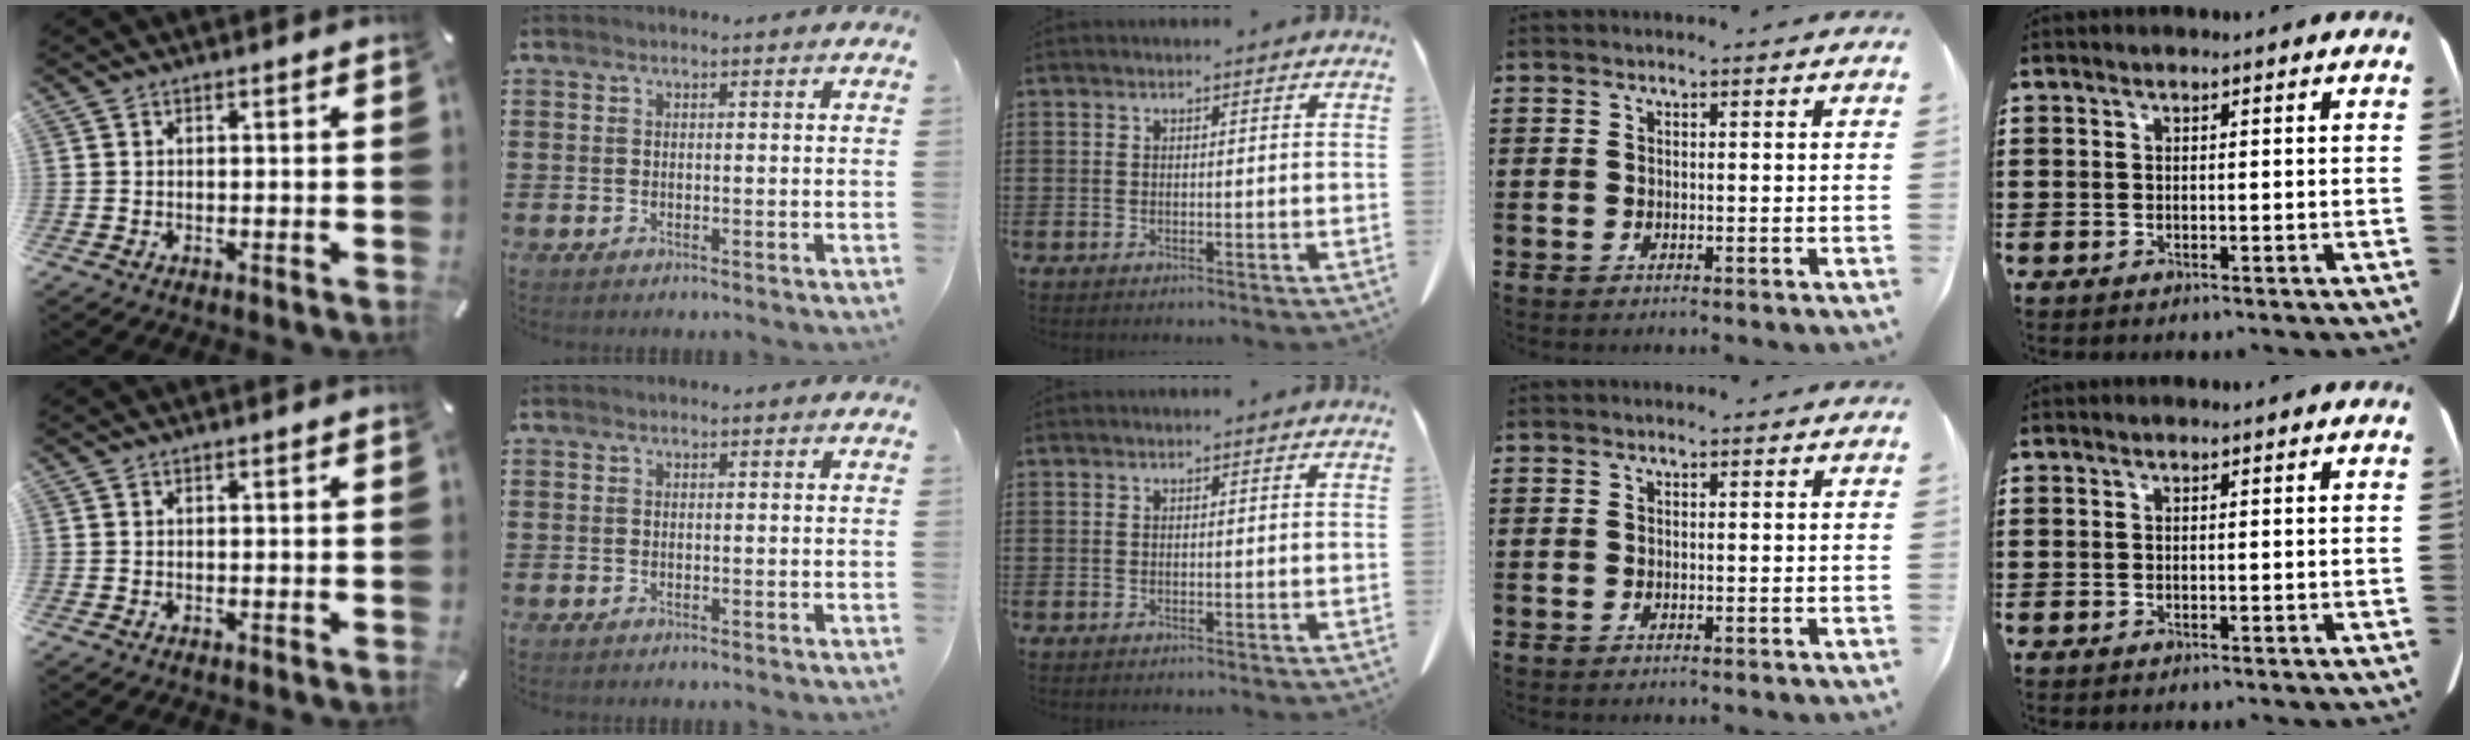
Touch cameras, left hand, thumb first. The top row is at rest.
{}